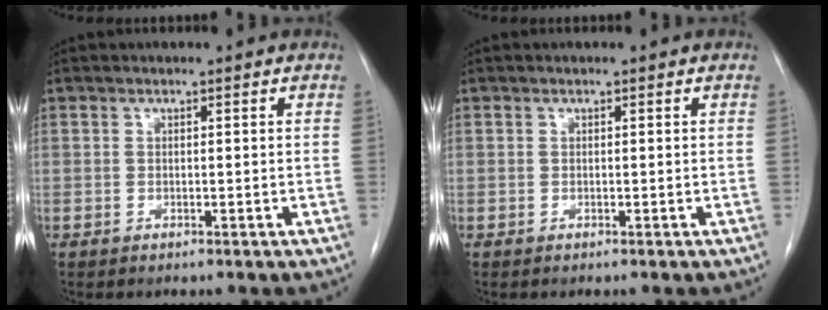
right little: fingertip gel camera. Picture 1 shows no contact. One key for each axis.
{"total": 0.0}